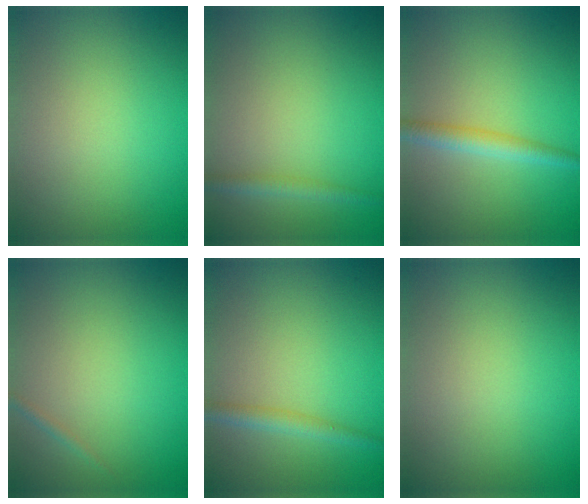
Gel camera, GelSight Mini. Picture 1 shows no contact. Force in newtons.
{"total": 1.6, "press": 1.6, "slide": 0.0}
{"total": 2.5, "press": 2.5, "slide": 0.1}
{"total": 0.6, "press": 0.6, "slide": 0.0}
{"total": 2.0, "press": 2.0, "slide": 0.1}
{"total": 0.0}